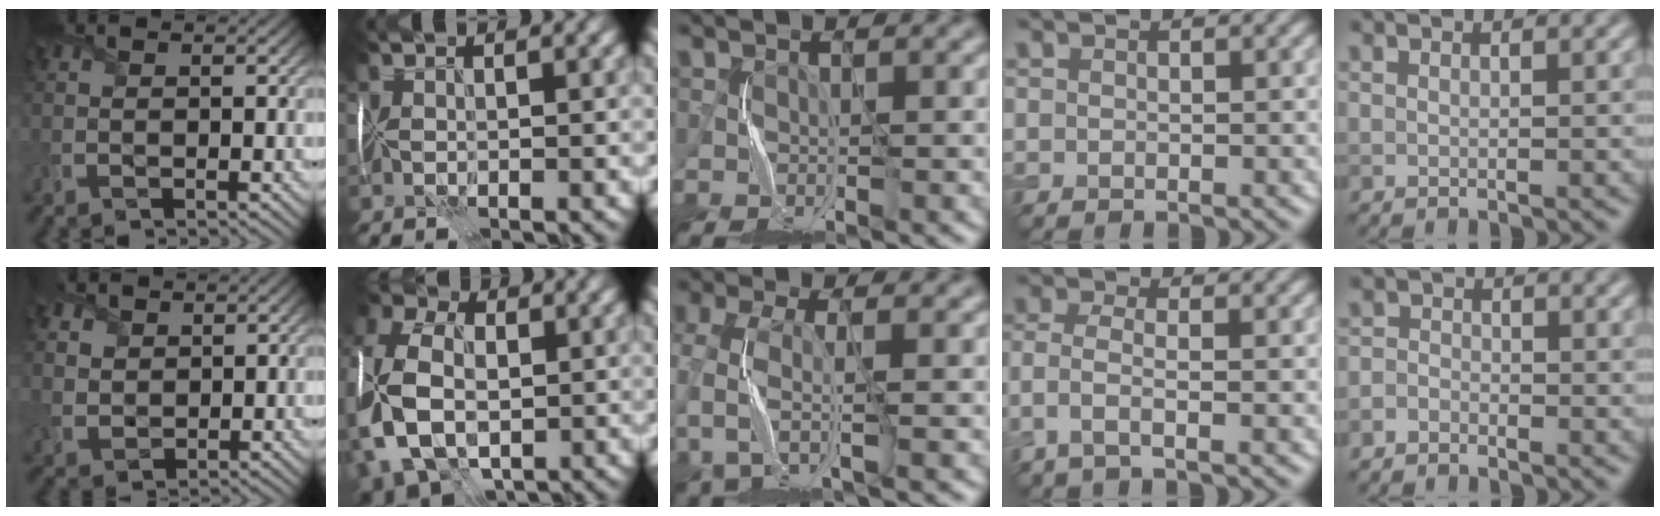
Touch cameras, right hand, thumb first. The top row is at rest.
{"thumb": {"total": 3.0, "force": [1.8, 2.1, 1.0], "torque": [-0.044, -0.002, 0.034]}, "index": {"total": 13.7, "force": [-3.1, 9.5, 9.4], "torque": [-0.196, -0.008, -0.062]}, "middle": {"total": 3.6, "force": [-1.4, 1.1, 3.1], "torque": [-0.087, -0.006, -0.033]}, "ring": {"total": 2.5, "force": [-1.2, 0.6, 2.1], "torque": [-0.052, 0.001, -0.036]}, "little": {"total": 1.3, "force": [-1.1, 0.8, 0.3], "torque": [0.005, 0.002, -0.029]}}